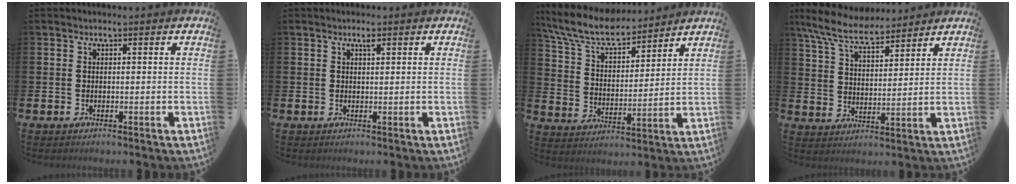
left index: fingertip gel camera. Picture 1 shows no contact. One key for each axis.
{"total": 1.2, "fx": 0.8, "fy": 0.3, "fz": 0.8, "tx": -0.004, "ty": -0.004, "tz": 0.011}
{"total": 8.6, "fx": 7.8, "fy": 2.2, "fz": 2.9, "tx": -0.098, "ty": -0.042, "tz": 0.142}
{"total": 8.3, "fx": 7.5, "fy": 2.0, "fz": 3.0, "tx": -0.090, "ty": -0.030, "tz": 0.138}